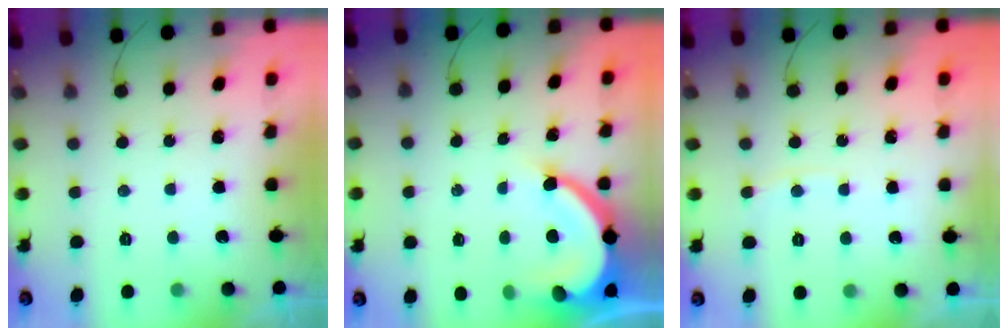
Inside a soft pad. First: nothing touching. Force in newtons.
{"total": 9.6, "press": 9.5, "slide": 0.9}
{"total": 2.2, "press": 2.2, "slide": 0.3}